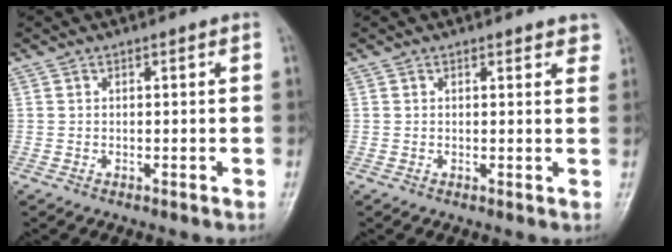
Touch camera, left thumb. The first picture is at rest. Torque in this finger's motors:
{"motor_torque": [0.17, 0.10, -0.06, -0.09, 0.00]}